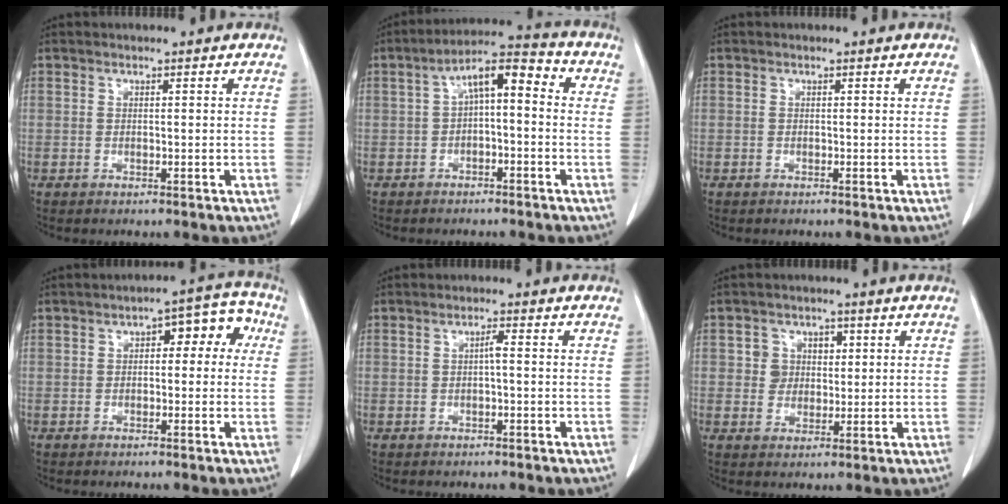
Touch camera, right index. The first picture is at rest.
{"total": 8.4, "force": [0.7, 2.9, 7.8], "torque": [-0.126, 0.044, 0.005]}
{"total": 0.0}
{"total": 7.0, "force": [1.3, 3.5, 5.9], "torque": [-0.062, 0.042, 0.012]}
{"total": 1.3, "force": [-0.1, 0.1, 1.3], "torque": [-0.021, 0.004, -0.002]}
{"total": 3.7, "force": [0.9, 3.5, 0.7], "torque": [-0.002, 0.010, 0.014]}